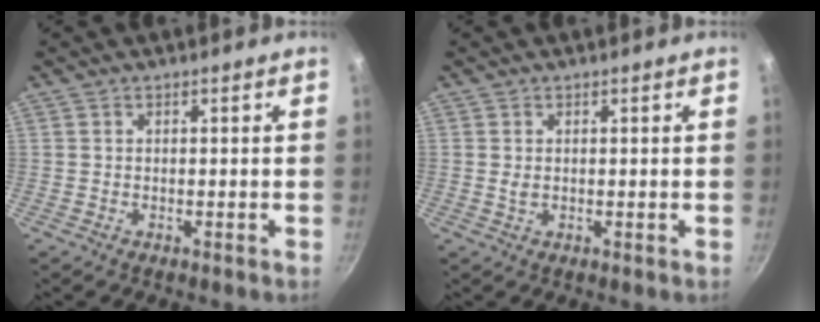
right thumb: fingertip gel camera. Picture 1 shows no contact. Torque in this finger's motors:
{"motor_torque": [0.09, -0.09, 0.15, -0.05, -0.02]}